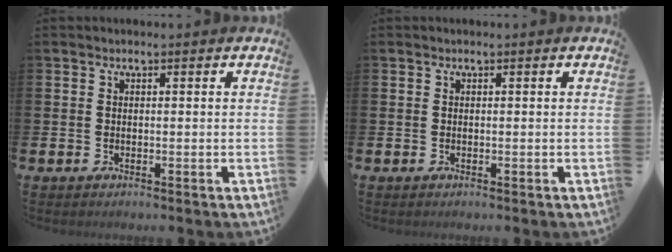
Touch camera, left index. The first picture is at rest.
{"total": 0.0}